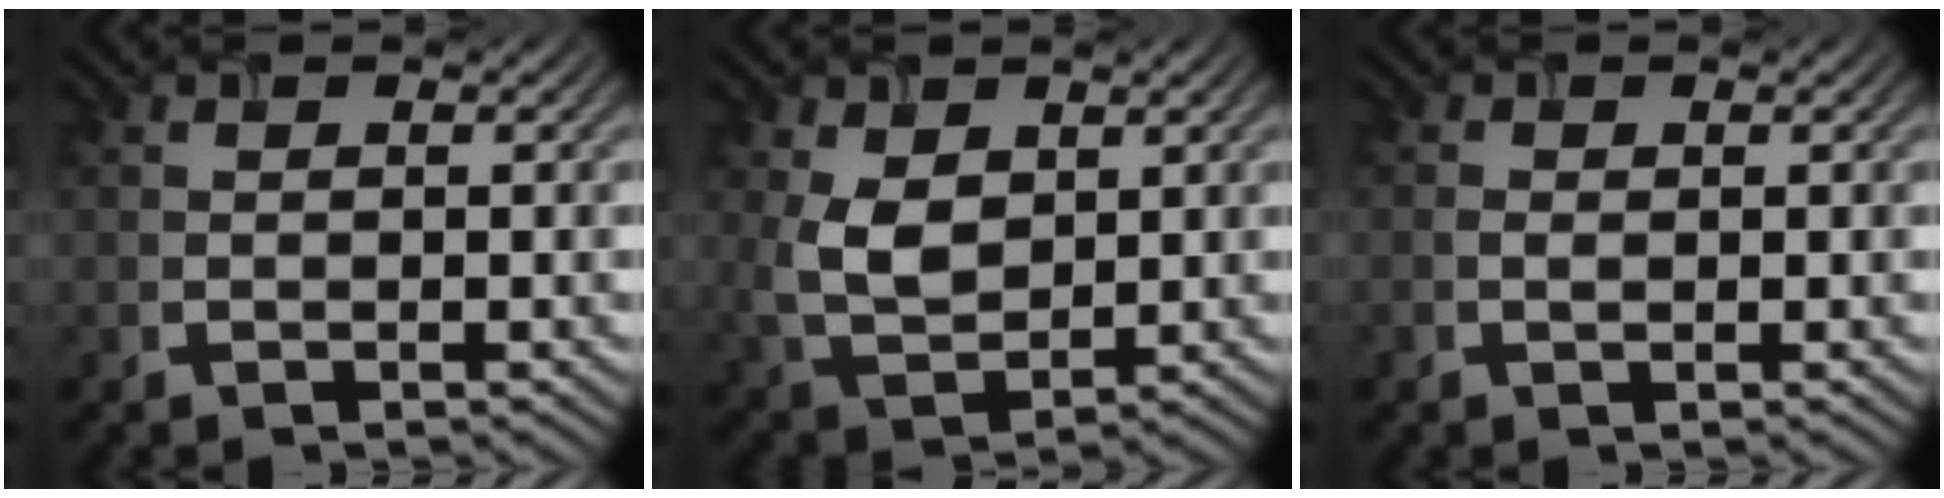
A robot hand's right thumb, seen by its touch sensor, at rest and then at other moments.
{"total": 5.6, "force": [1.3, 3.6, 4.1], "torque": [-0.099, -0.004, 0.032]}
{"total": 0.8, "force": [-0.1, 0.5, 0.6], "torque": [-0.014, -0.002, -0.002]}